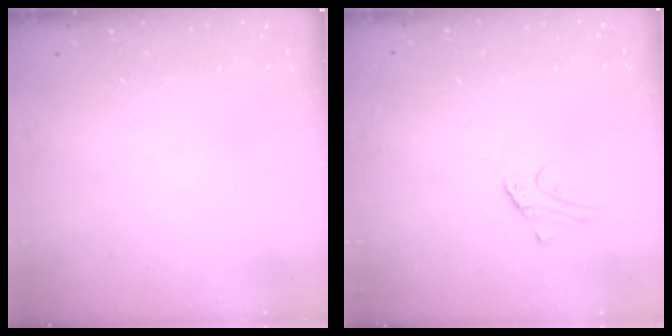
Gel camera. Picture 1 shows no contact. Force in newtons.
{"total": 2.7, "press": 2.7, "slide": 0.3}